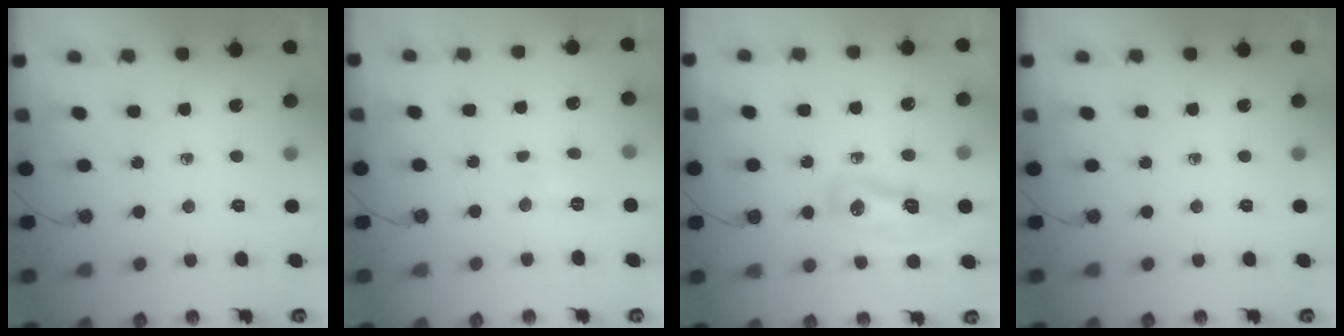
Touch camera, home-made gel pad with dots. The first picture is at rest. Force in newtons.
{"total": 3.7, "press": 3.7, "slide": 0.5}
{"total": 10.5, "press": 10.4, "slide": 1.4}
{"total": 0.0}